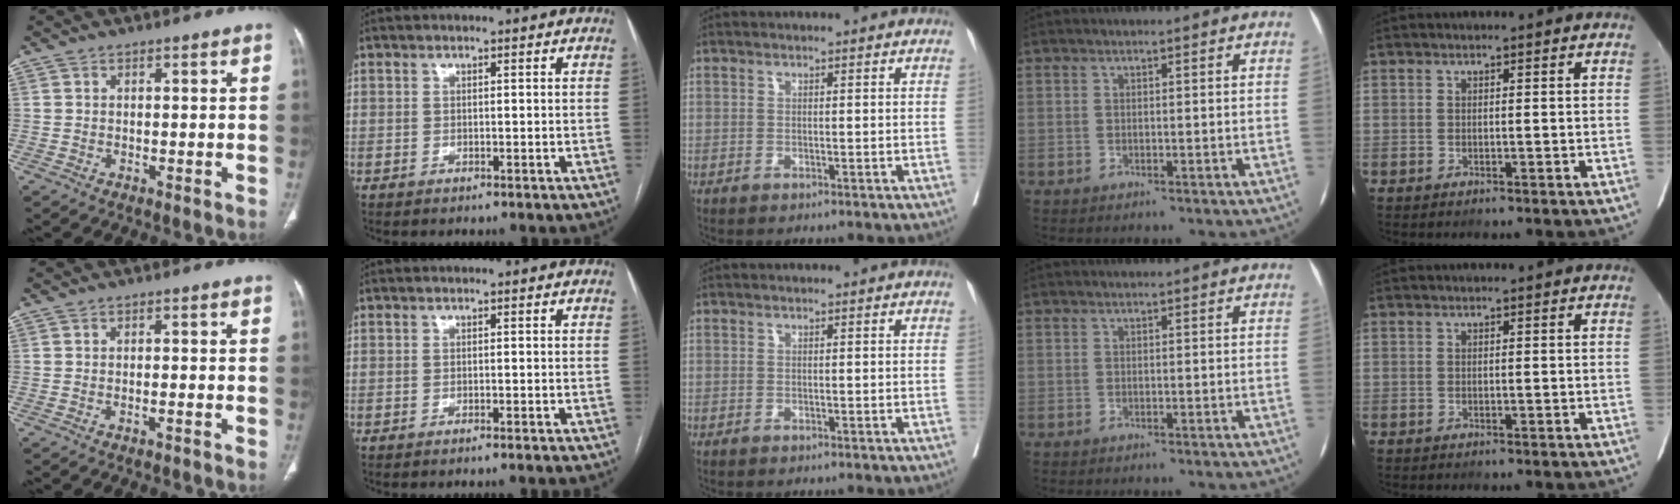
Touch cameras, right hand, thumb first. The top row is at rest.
{"thumb": {"total": 0.9, "force": [-0.8, 0.0, 0.5], "torque": [-0.016, 0.012, -0.009]}, "index": {"total": 2.0, "force": [-1.7, -0.3, 0.9], "torque": [-0.012, 0.002, -0.022]}}